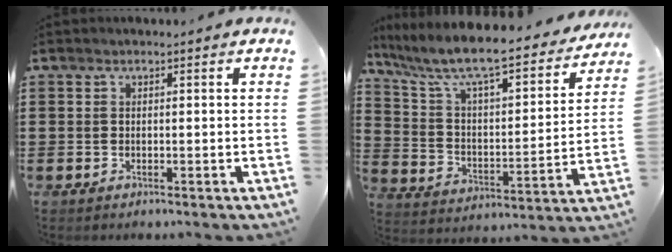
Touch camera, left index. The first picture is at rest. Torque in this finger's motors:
{"motor_torque": [1.56, -0.58, 1.01, 0.21]}